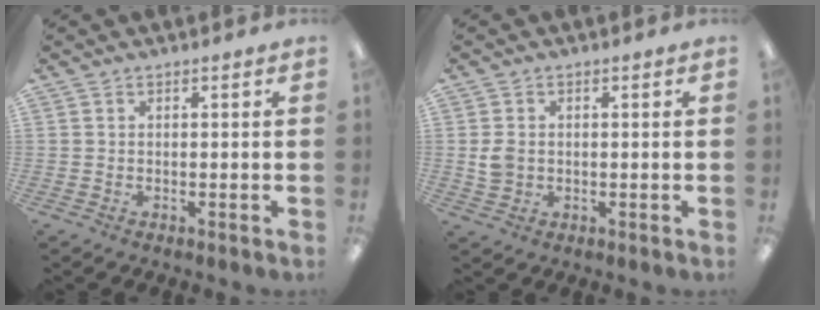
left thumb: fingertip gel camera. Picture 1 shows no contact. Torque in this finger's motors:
{"motor_torque": [-0.35, 0.10, 0.26, -0.28, 0.03]}